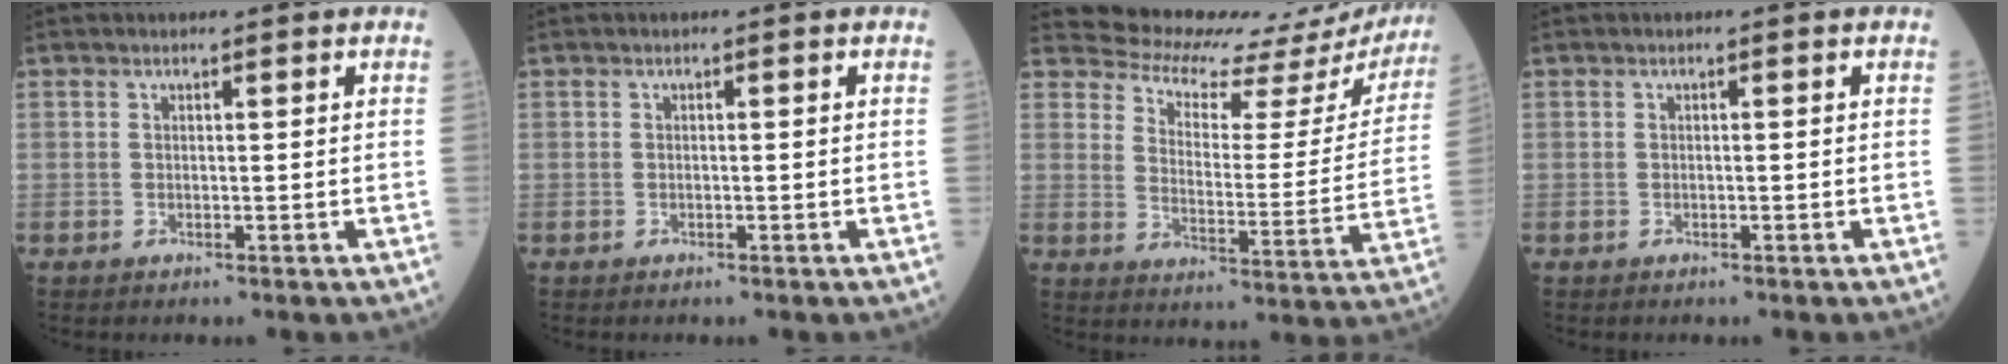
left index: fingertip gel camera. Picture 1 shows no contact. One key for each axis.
{"total": 0.0}
{"total": 20.8, "fx": 20.1, "fy": 4.4, "fz": 2.7, "tx": -0.029, "ty": -0.080, "tz": 0.229}
{"total": 0.0}